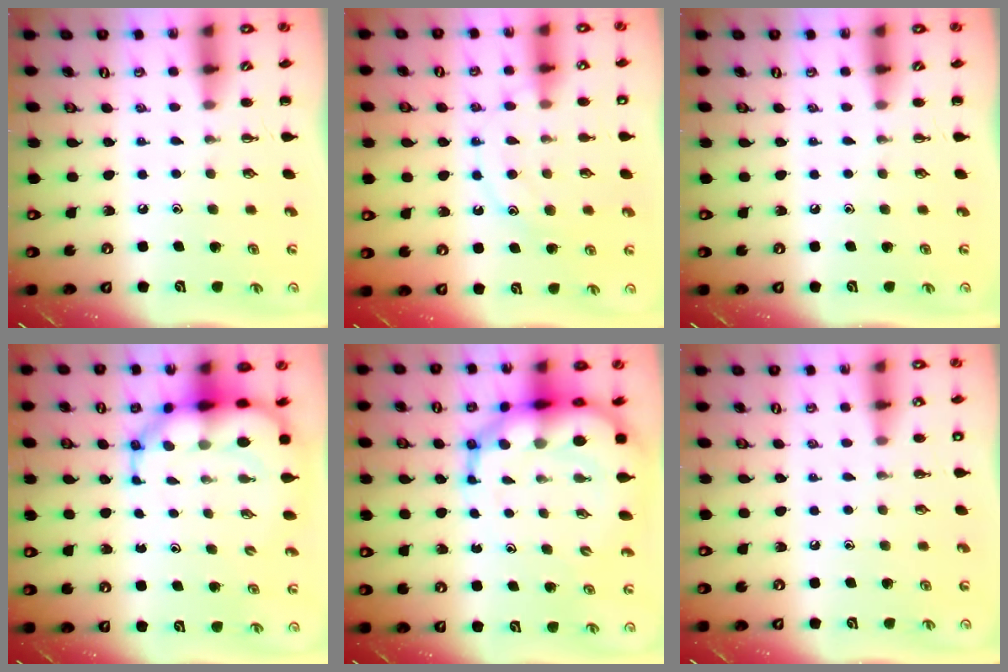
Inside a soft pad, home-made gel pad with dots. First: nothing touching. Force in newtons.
{"total": 11.5, "press": 11.5, "slide": 0.8}
{"total": 0.0}
{"total": 9.2, "press": 8.7, "slide": 3.0}
{"total": 14.7, "press": 14.3, "slide": 3.6}
{"total": 1.4, "press": 1.4, "slide": 0.1}